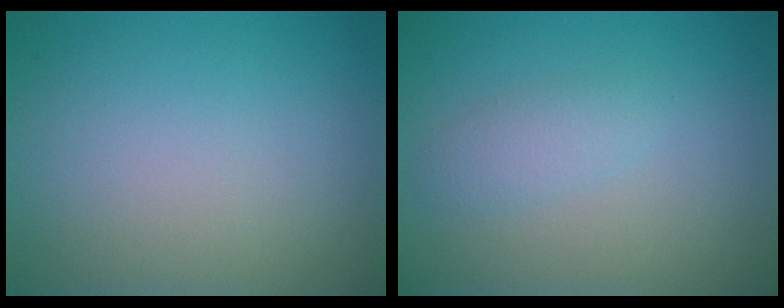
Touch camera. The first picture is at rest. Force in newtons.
{"total": 1.7, "press": 1.7, "slide": 0.0}